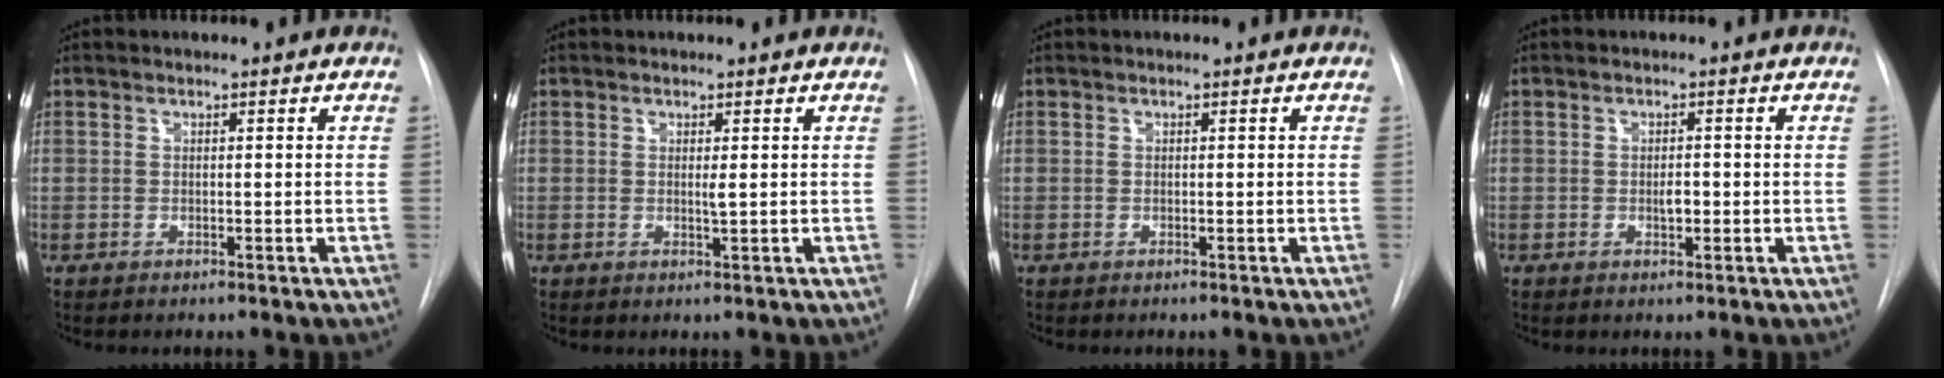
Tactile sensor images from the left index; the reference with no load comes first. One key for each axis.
{"total": 0.8, "fx": 0.0, "fy": -0.2, "fz": 0.8, "tx": -0.018, "ty": -0.009, "tz": -0.002}
{"total": 0.0}
{"total": 1.3, "fx": -0.5, "fy": 0.6, "fz": 1.1, "tx": -0.019, "ty": -0.006, "tz": -0.008}